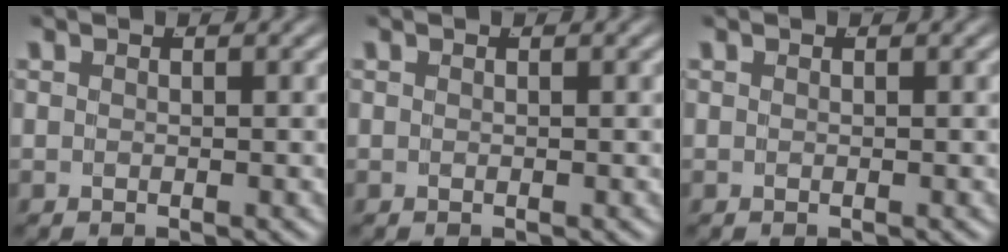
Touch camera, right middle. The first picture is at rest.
{"total": 0.0}
{"total": 0.0}